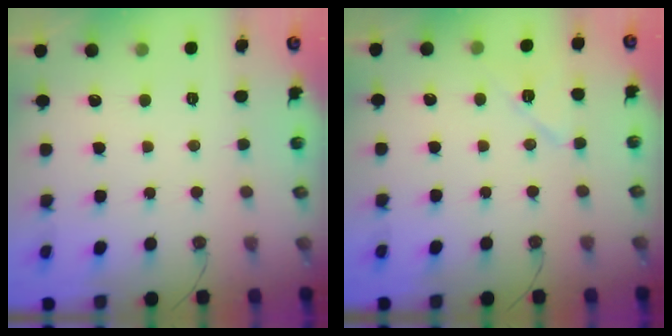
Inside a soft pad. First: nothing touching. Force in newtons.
{"total": 7.8, "press": 7.8, "slide": 0.7}